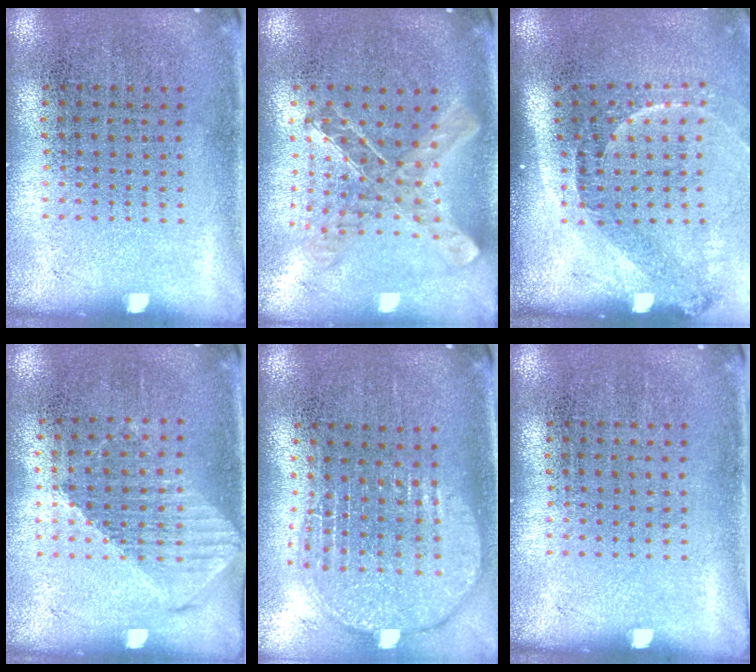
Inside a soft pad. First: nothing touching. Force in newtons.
{"total": 0.9, "press": 0.9, "slide": 0.1}
{"total": 2.0, "press": 1.4, "slide": 1.5}
{"total": 1.2, "press": 1.1, "slide": 0.5}
{"total": 2.0, "press": 1.6, "slide": 1.1}
{"total": 0.0}